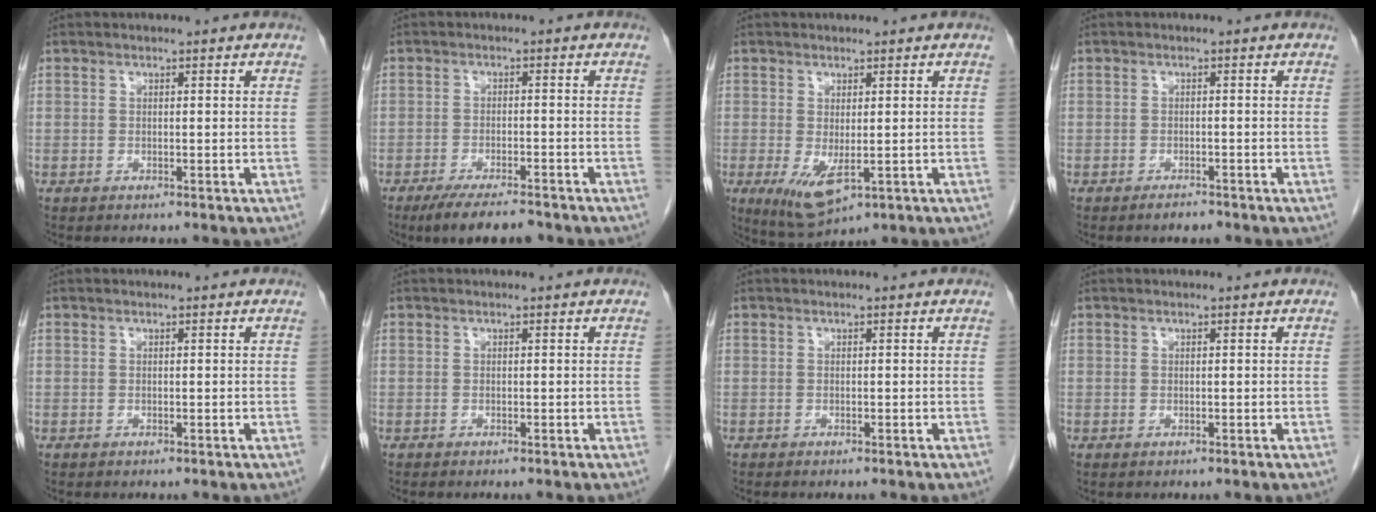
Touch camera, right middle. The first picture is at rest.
{"total": 7.0, "force": [-5.6, 1.5, 4.0], "torque": [-0.061, -0.012, -0.091]}
{"total": 5.6, "force": [-1.2, 2.2, 5.0], "torque": [-0.098, -0.019, -0.002]}
{"total": 1.4, "force": [-1.2, 0.4, 0.6], "torque": [-0.012, 0.000, -0.016]}
{"total": 0.0}
{"total": 0.6, "force": [-0.5, 0.0, 0.3], "torque": [0.000, 0.000, -0.008]}
{"total": 0.9, "force": [-0.8, 0.0, 0.4], "torque": [-0.004, 0.000, -0.011]}
{"total": 0.0}